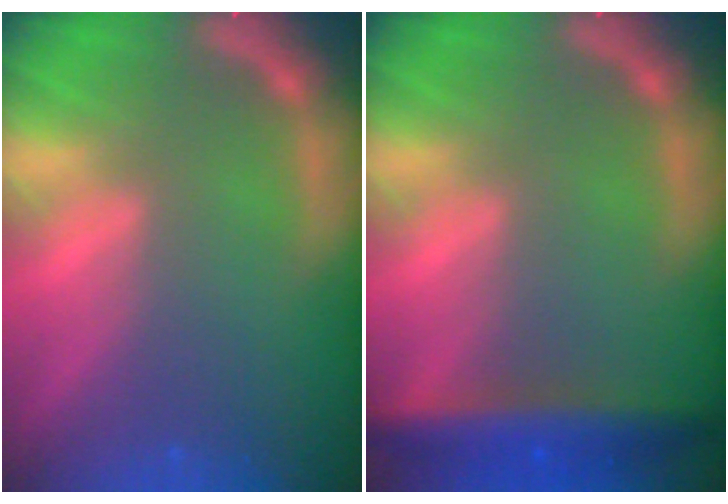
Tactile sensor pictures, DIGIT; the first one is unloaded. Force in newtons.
{"total": 5.5}